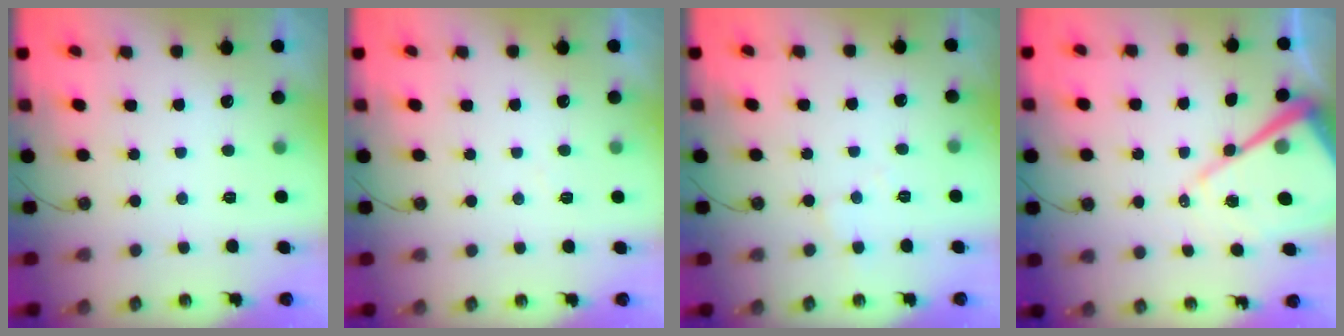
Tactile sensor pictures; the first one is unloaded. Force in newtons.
{"total": 3.5, "press": 3.4, "slide": 0.6}
{"total": 5.8, "press": 5.8, "slide": 0.7}
{"total": 16.2, "press": 16.1, "slide": 1.7}